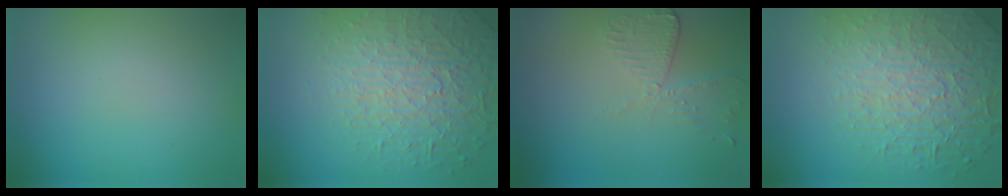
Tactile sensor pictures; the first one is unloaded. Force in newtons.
{"total": 7.2, "press": 5.3, "slide": 4.8}
{"total": 2.6, "press": 2.3, "slide": 1.2}
{"total": 8.1, "press": 5.6, "slide": 5.8}